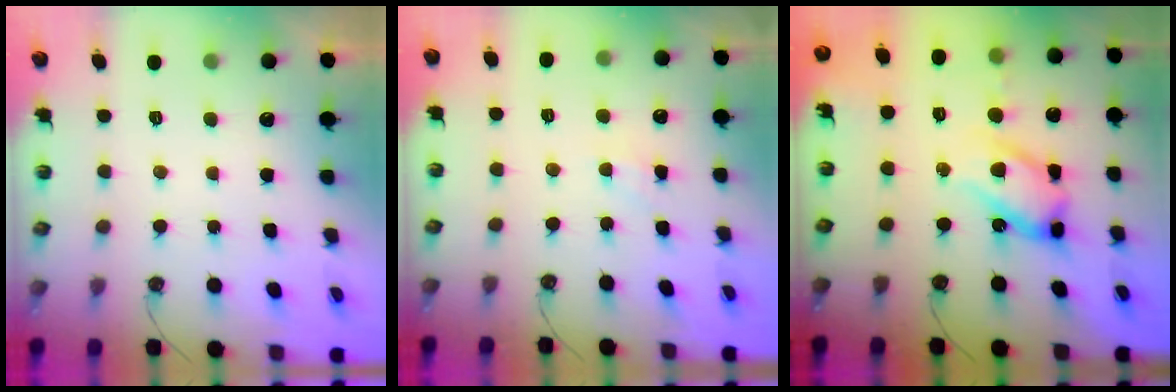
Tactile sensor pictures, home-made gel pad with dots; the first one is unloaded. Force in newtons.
{"total": 3.7, "press": 3.6, "slide": 0.5}
{"total": 16.3, "press": 16.2, "slide": 1.4}